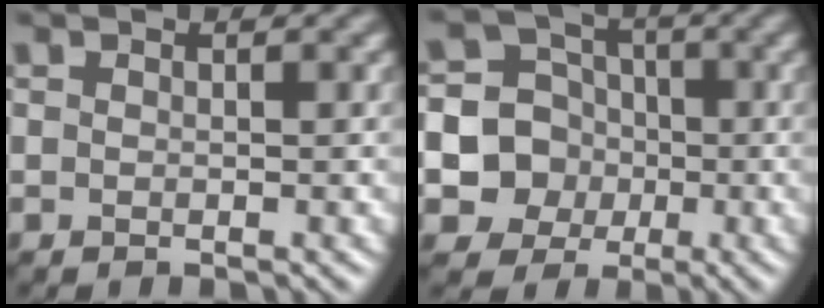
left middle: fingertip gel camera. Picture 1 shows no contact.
{"total": 9.4, "force": [-1.8, 8.8, 2.7], "torque": [-0.063, 0.001, -0.057]}